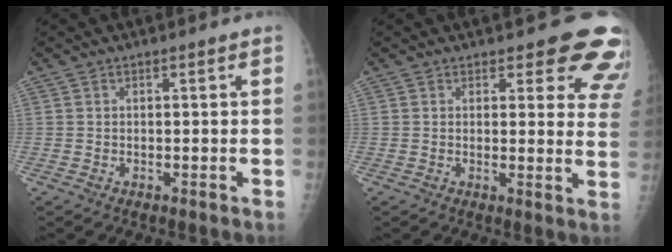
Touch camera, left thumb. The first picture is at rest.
{"total": 11.2, "force": [9.5, 4.2, 4.2], "torque": [0.008, -0.054, 0.077]}